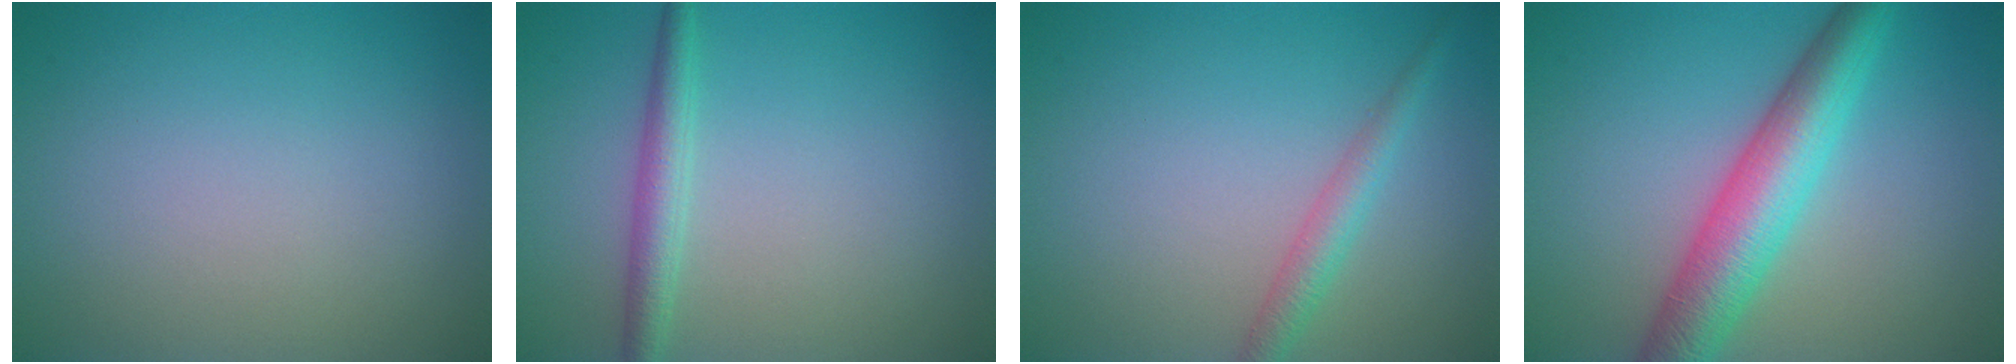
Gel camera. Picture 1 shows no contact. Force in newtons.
{"total": 2.4, "press": 2.4, "slide": 0.0}
{"total": 2.2, "press": 2.2, "slide": 0.1}
{"total": 6.7, "press": 6.7, "slide": 0.1}